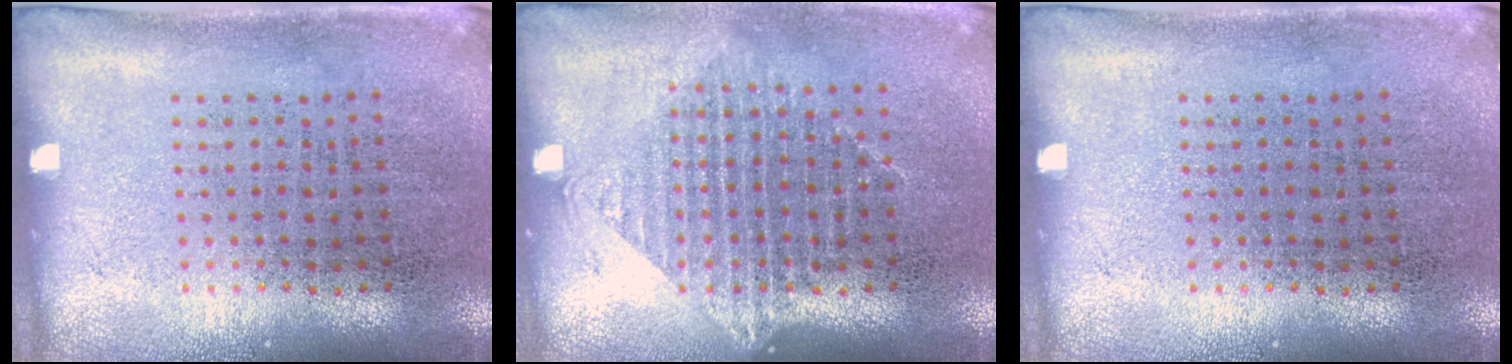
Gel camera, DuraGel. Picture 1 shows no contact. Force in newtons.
{"total": 1.2, "press": 1.1, "slide": 0.5}
{"total": 0.0}